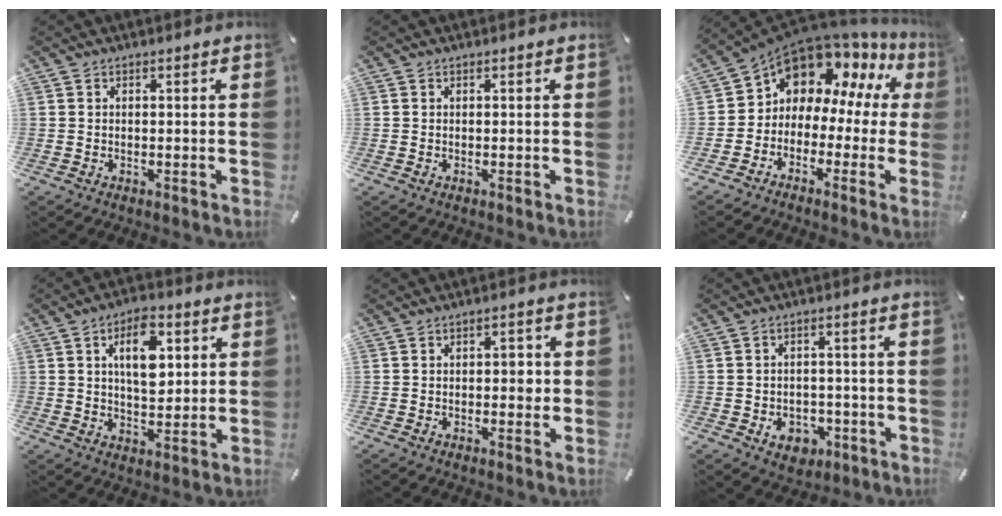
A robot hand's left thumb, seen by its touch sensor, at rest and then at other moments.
{"total": 0.0}
{"total": 9.8, "force": [7.7, 5.8, 2.0], "torque": [-0.057, -0.080, 0.137]}
{"total": 10.6, "force": [3.5, 6.0, 8.0], "torque": [-0.119, -0.004, 0.056]}
{"total": 2.9, "force": [0.0, 1.6, 2.4], "torque": [-0.029, 0.000, -0.006]}
{"total": 6.2, "force": [-2.2, 5.0, 3.0], "torque": [-0.037, 0.011, -0.039]}